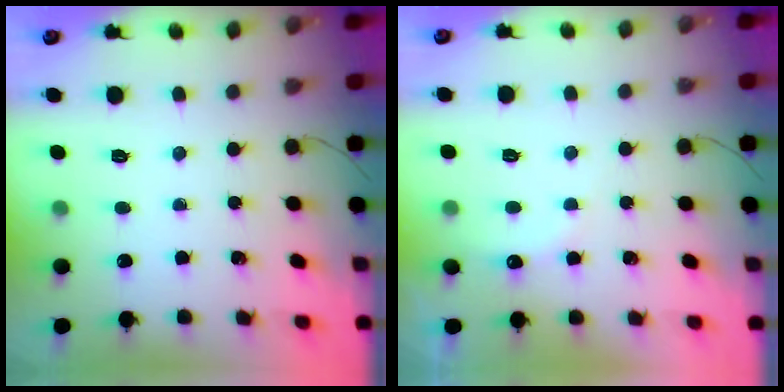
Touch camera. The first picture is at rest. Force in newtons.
{"total": 5.5, "press": 5.4, "slide": 1.0}